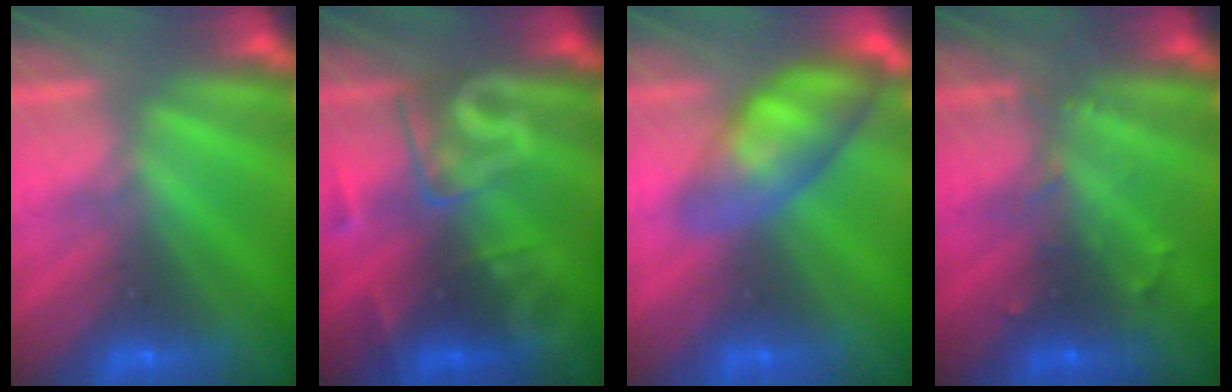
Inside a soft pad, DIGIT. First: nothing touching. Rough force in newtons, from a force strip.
{"total": 2.9}
{"total": 4.9}
{"total": 2.8}